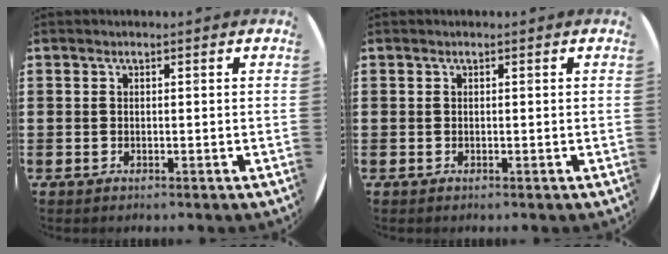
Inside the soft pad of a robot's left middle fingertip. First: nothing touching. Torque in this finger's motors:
{"motor_torque": [0.00, 0.00, 0.00, 0.00]}